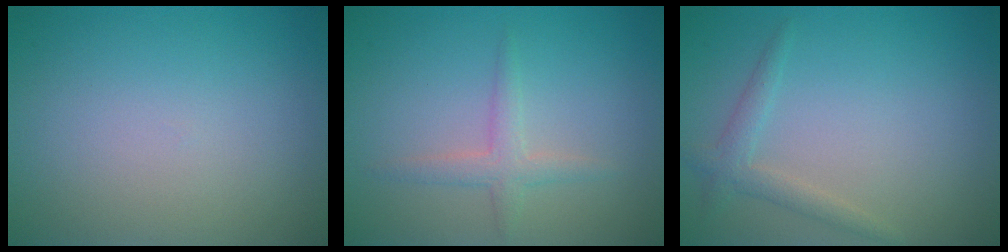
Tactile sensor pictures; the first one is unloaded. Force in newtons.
{"total": 1.9, "press": 1.9, "slide": 0.1}
{"total": 1.8, "press": 1.8, "slide": 0.1}